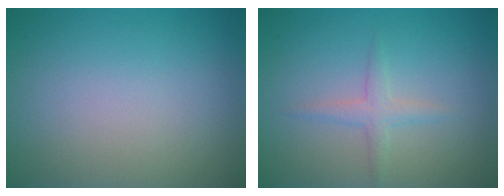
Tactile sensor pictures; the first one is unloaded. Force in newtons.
{"total": 1.6, "press": 1.6, "slide": 0.0}